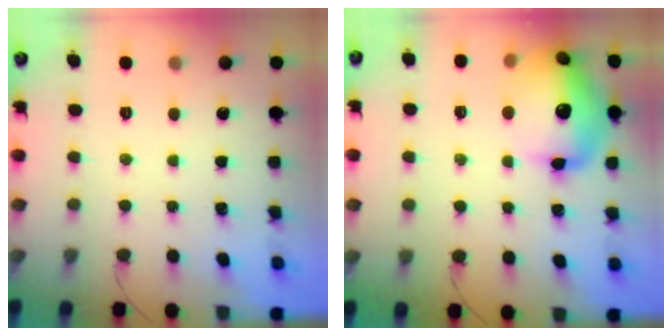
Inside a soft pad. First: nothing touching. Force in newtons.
{"total": 17.8, "press": 17.6, "slide": 2.3}